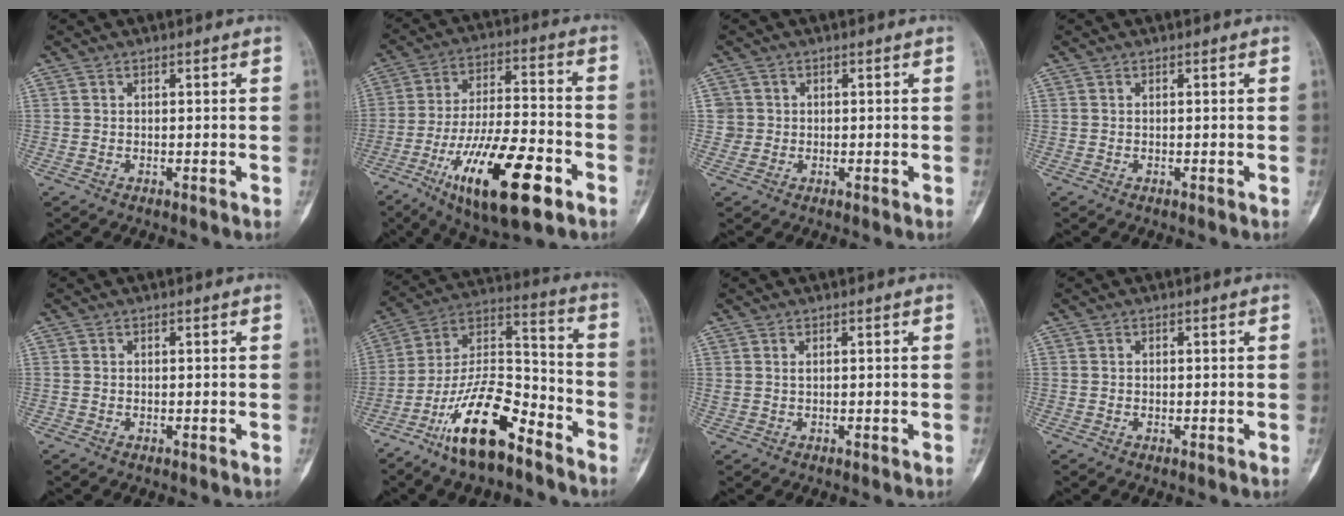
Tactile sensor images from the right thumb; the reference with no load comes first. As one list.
[{"total": 20.8, "force": [-9.6, 6.8, 17.2], "torque": [-0.310, 0.038, -0.155]}, {"total": 2.2, "force": [0.2, 2.2, -0.1], "torque": [0.017, 0.006, 0.002]}, {"total": 0.0}, {"total": 0.0}, {"total": 17.9, "force": [-11.3, 6.6, 12.1], "torque": [-0.211, 0.084, -0.210]}, {"total": 0.7, "force": [0.3, 0.3, 0.6], "torque": [-0.015, 0.005, 0.010]}, {"total": 0.0}]